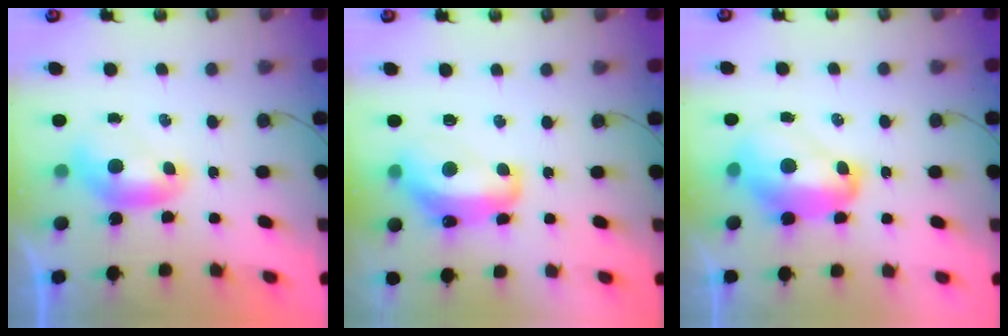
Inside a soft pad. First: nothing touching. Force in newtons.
{"total": 8.4, "press": 8.2, "slide": 1.7}
{"total": 5.0, "press": 4.9, "slide": 0.7}